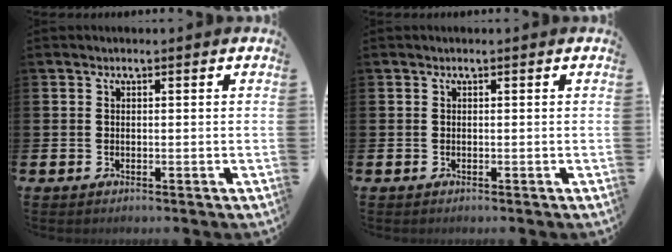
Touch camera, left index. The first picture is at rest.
{"total": 0.0}